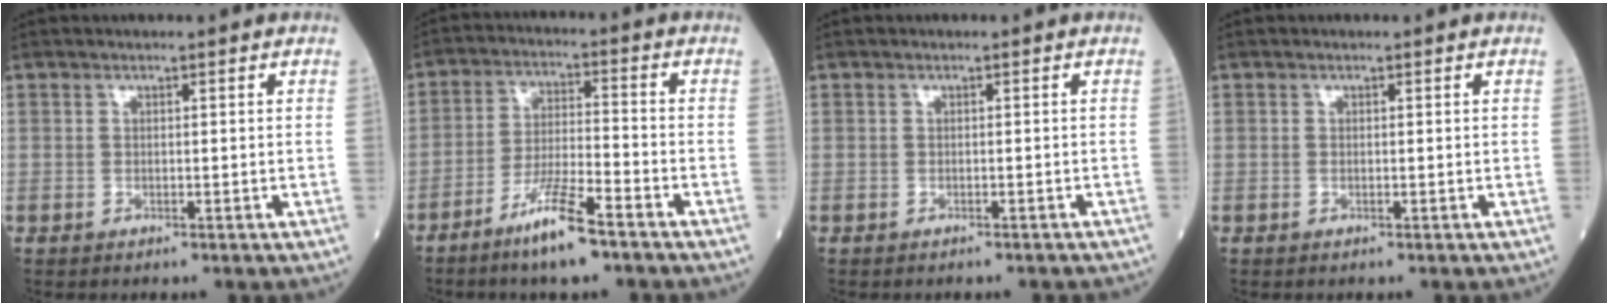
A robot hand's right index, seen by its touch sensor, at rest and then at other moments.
{"total": 8.7, "force": [-6.0, 0.5, 6.3], "torque": [-0.123, -0.014, -0.113]}
{"total": 2.2, "force": [-2.1, 0.5, 0.7], "torque": [-0.013, -0.004, -0.024]}
{"total": 0.0}